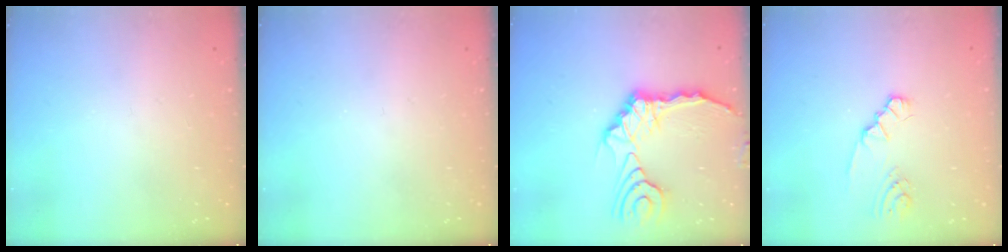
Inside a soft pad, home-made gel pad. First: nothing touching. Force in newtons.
{"total": 0.0}
{"total": 12.9, "press": 12.8, "slide": 2.1}
{"total": 2.1, "press": 2.1, "slide": 0.3}